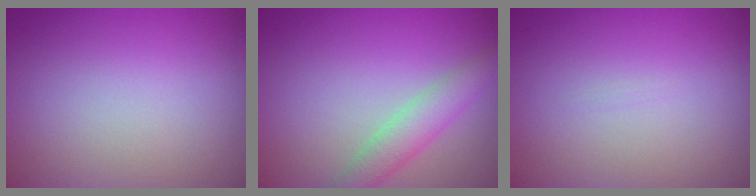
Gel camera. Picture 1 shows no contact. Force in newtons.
{"total": 2.9, "press": 2.9, "slide": 0.1}
{"total": 0.0}